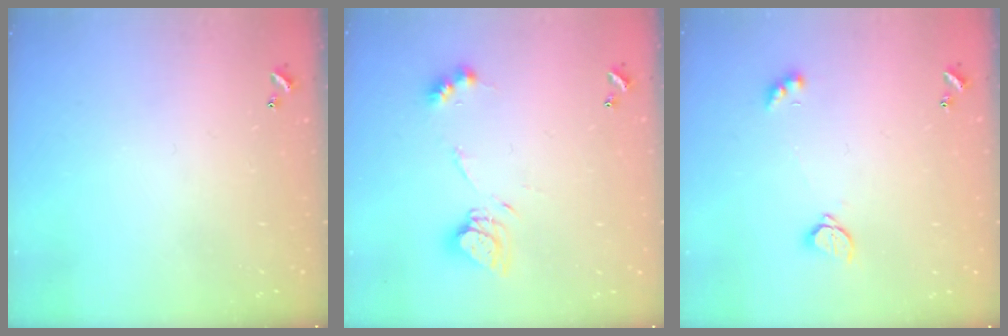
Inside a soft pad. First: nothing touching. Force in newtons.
{"total": 10.2, "press": 10.1, "slide": 1.1}
{"total": 2.1, "press": 2.0, "slide": 0.5}